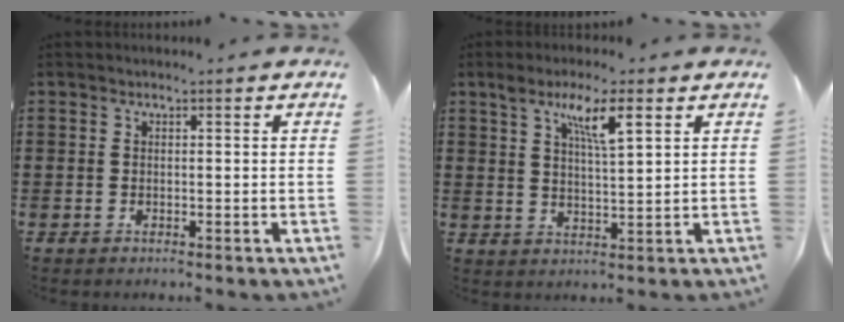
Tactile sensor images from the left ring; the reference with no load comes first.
{"total": 6.1, "force": [3.2, 0.9, 5.1], "torque": [-0.100, 0.006, 0.050]}